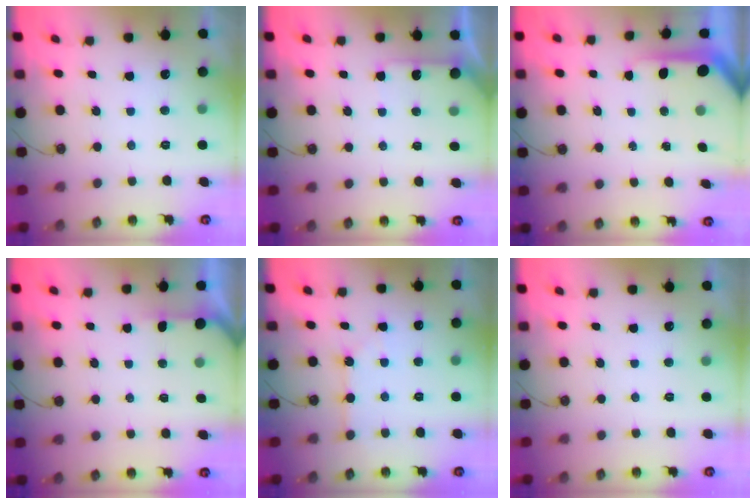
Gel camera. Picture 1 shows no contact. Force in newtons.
{"total": 4.0, "press": 3.9, "slide": 0.5}
{"total": 5.4, "press": 5.4, "slide": 0.4}
{"total": 2.5, "press": 2.5, "slide": 0.2}
{"total": 2.3, "press": 2.2, "slide": 0.4}
{"total": 0.0}